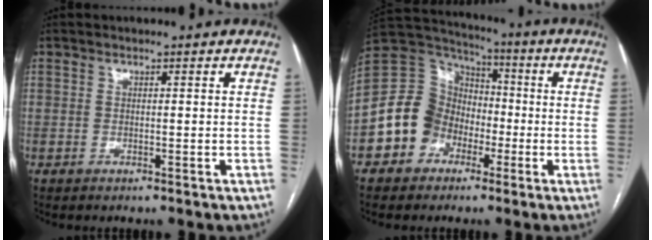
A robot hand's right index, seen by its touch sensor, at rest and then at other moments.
{"total": 11.7, "force": [-4.0, 10.2, 4.0], "torque": [-0.090, 0.044, -0.070]}